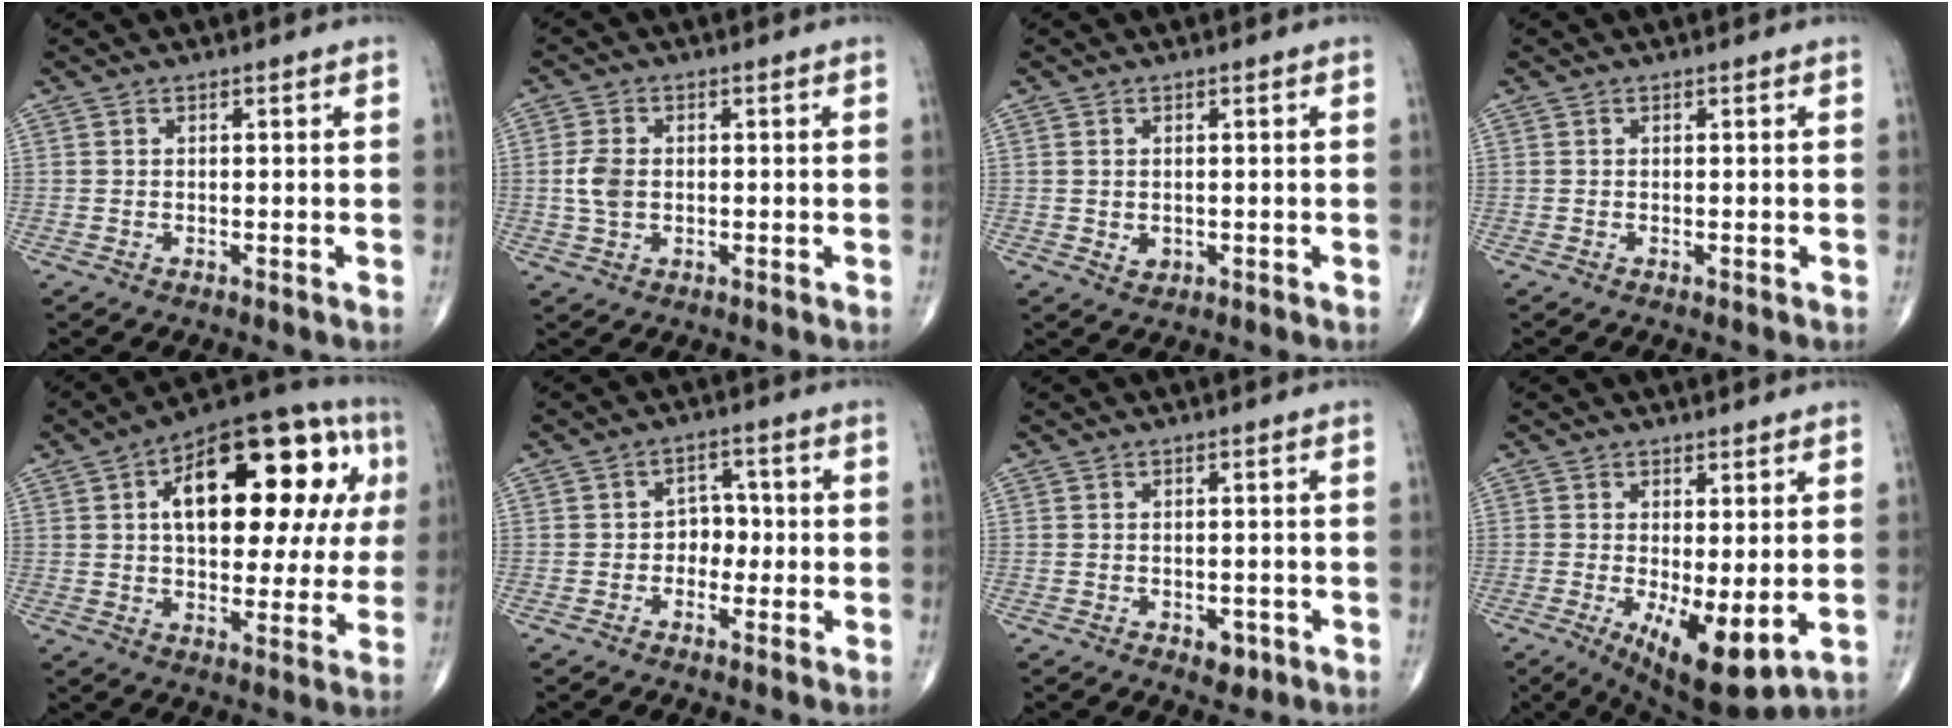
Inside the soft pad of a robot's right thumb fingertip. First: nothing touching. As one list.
[{"total": 4.4, "force": [0.0, 3.0, 3.2], "torque": [-0.068, 0.004, -0.001]}, {"total": 1.7, "force": [-0.1, 1.4, 1.0], "torque": [-0.014, -0.003, 0.005]}, {"total": 0.0}, {"total": 25.8, "force": [6.7, 12.3, 21.7], "torque": [-0.273, 0.031, 0.093]}, {"total": 4.1, "force": [-0.7, 3.3, 2.3], "torque": [-0.004, 0.015, -0.019]}, {"total": 2.6, "force": [-1.1, 1.7, 1.6], "torque": [-0.010, 0.001, -0.008]}, {"total": 10.2, "force": [-1.9, 3.7, 9.4], "torque": [-0.149, -0.027, -0.018]}]